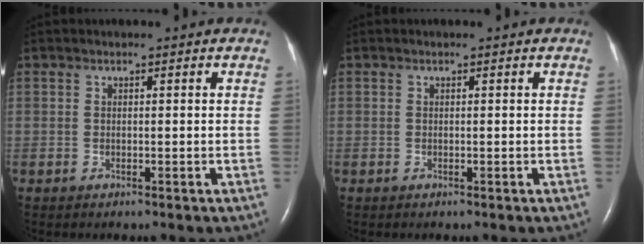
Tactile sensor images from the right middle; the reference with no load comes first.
{"total": 0.0}